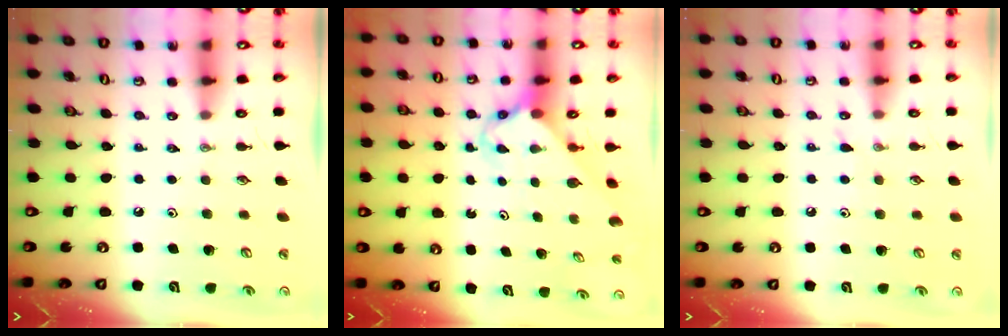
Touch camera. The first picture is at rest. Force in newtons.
{"total": 2.7, "press": 2.7, "slide": 0.2}
{"total": 6.7, "press": 6.7, "slide": 0.7}